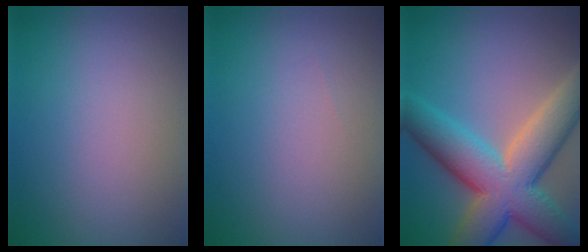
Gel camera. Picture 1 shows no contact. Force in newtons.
{"total": 0.0}
{"total": 10.8, "press": 10.8, "slide": 0.7}